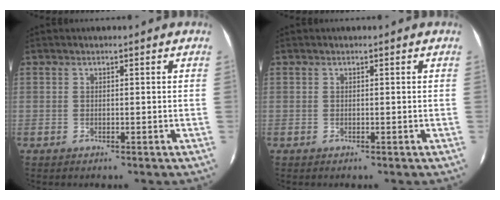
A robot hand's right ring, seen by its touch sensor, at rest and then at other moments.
{"total": 0.0}